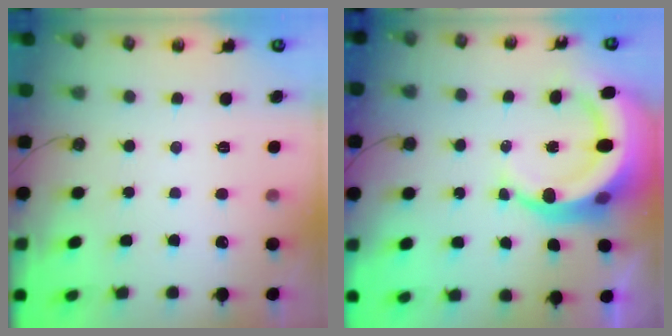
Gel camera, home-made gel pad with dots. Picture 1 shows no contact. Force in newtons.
{"total": 13.6, "press": 13.4, "slide": 2.5}